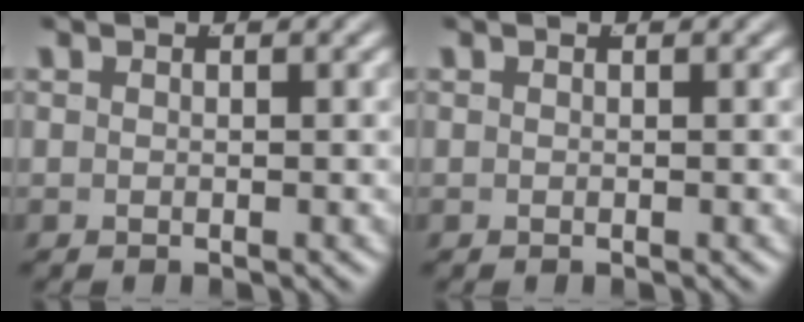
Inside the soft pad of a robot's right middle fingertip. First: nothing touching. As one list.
[{"total": 0.0}]